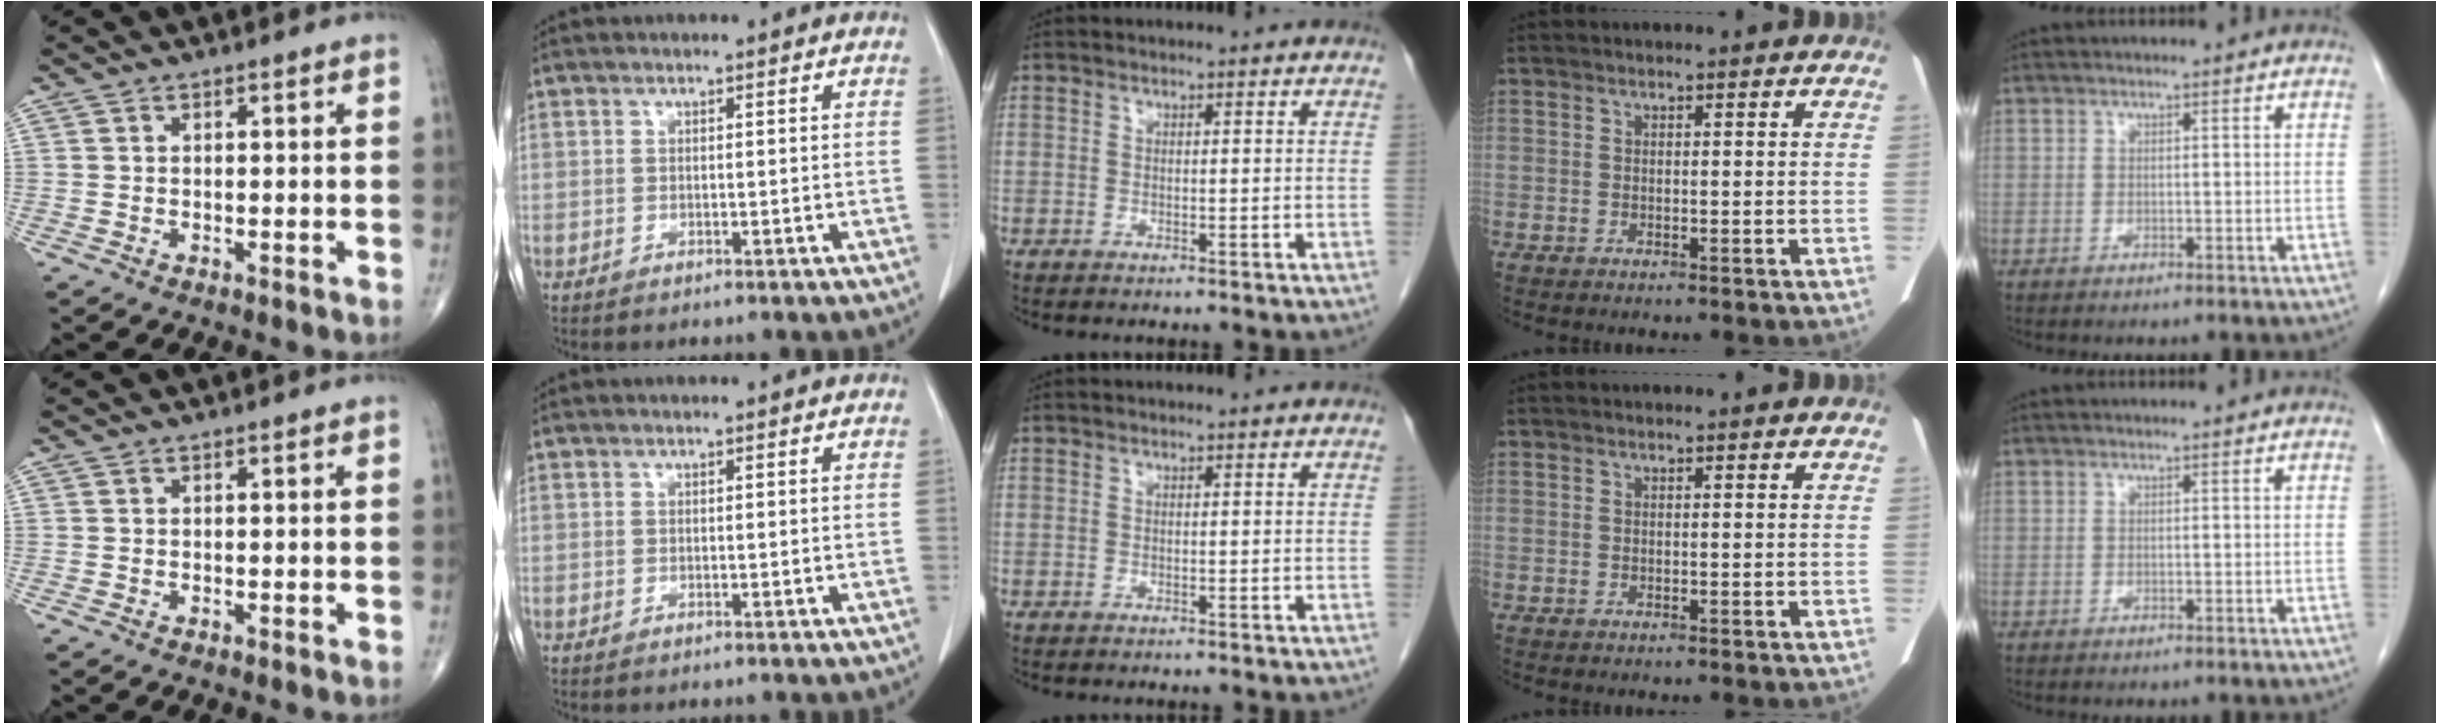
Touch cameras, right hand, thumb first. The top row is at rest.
{}